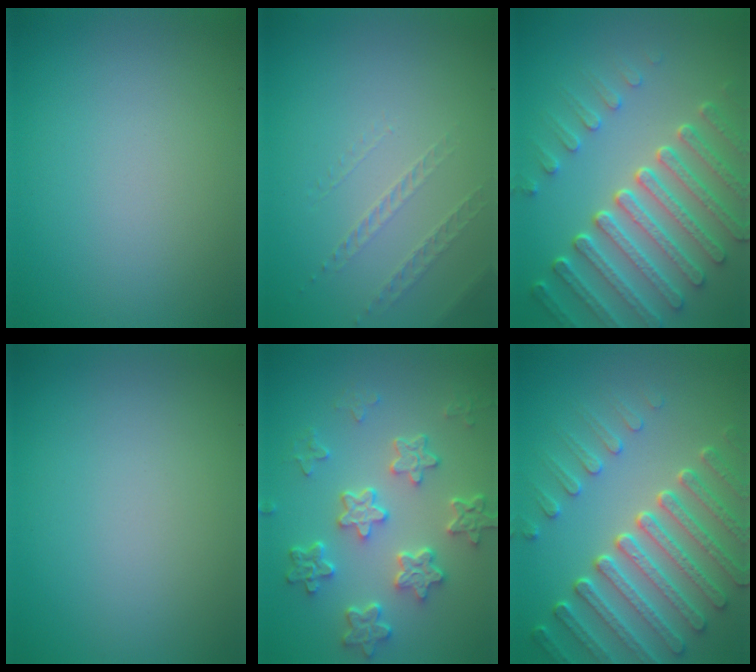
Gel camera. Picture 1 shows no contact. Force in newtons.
{"total": 1.1, "press": 0.6, "slide": 0.9}
{"total": 7.2, "press": 5.4, "slide": 4.8}
{"total": 0.0}
{"total": 5.6, "press": 4.3, "slide": 3.6}
{"total": 7.4, "press": 5.7, "slide": 4.7}